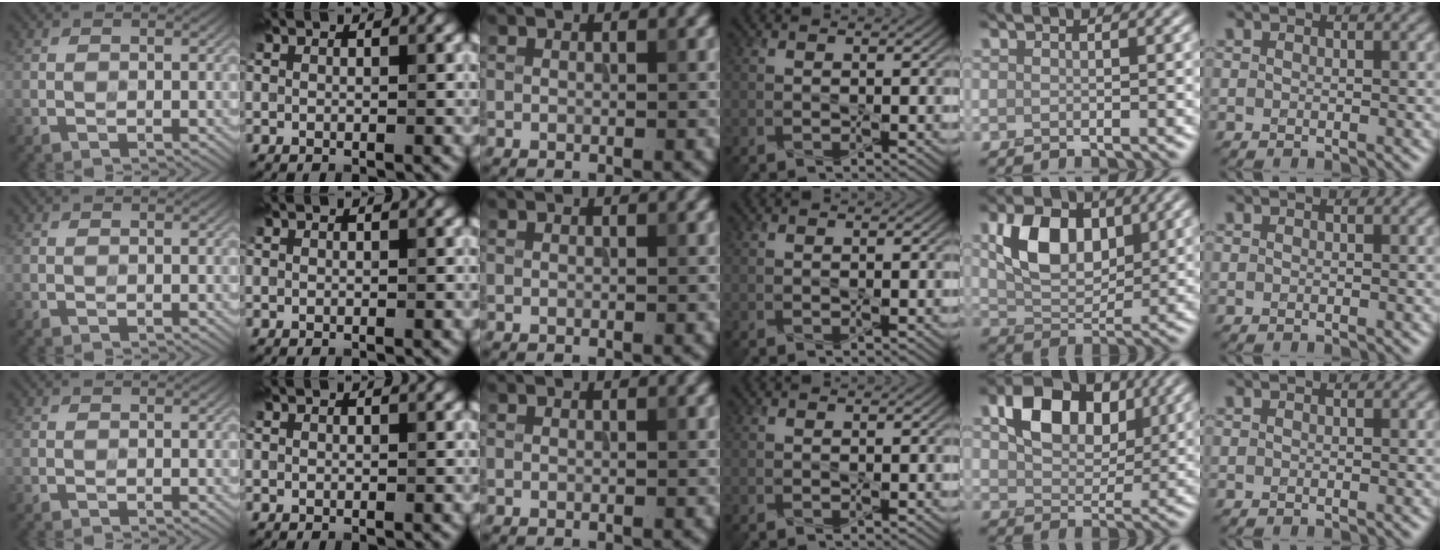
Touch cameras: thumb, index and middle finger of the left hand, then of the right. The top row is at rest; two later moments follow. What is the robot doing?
{"motion": "press", "object": "joystick"}